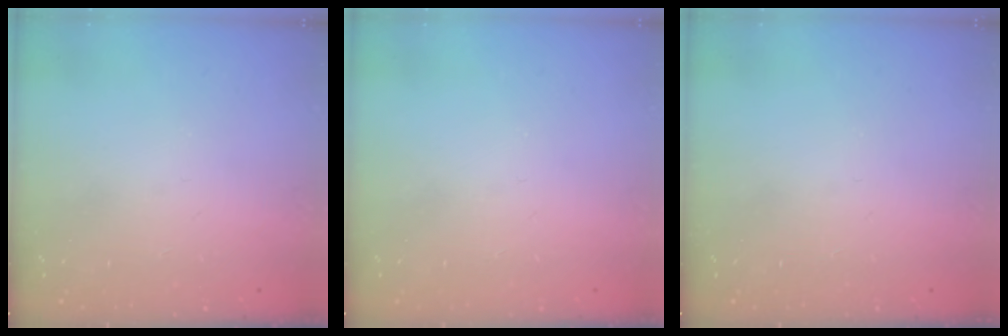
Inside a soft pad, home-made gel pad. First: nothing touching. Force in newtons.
{"total": 0.0}
{"total": 0.0}